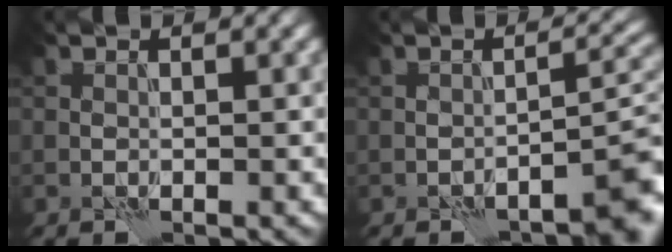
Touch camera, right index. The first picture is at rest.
{"total": 3.6, "force": [-2.4, 0.7, 2.7], "torque": [-0.031, 0.016, -0.035]}